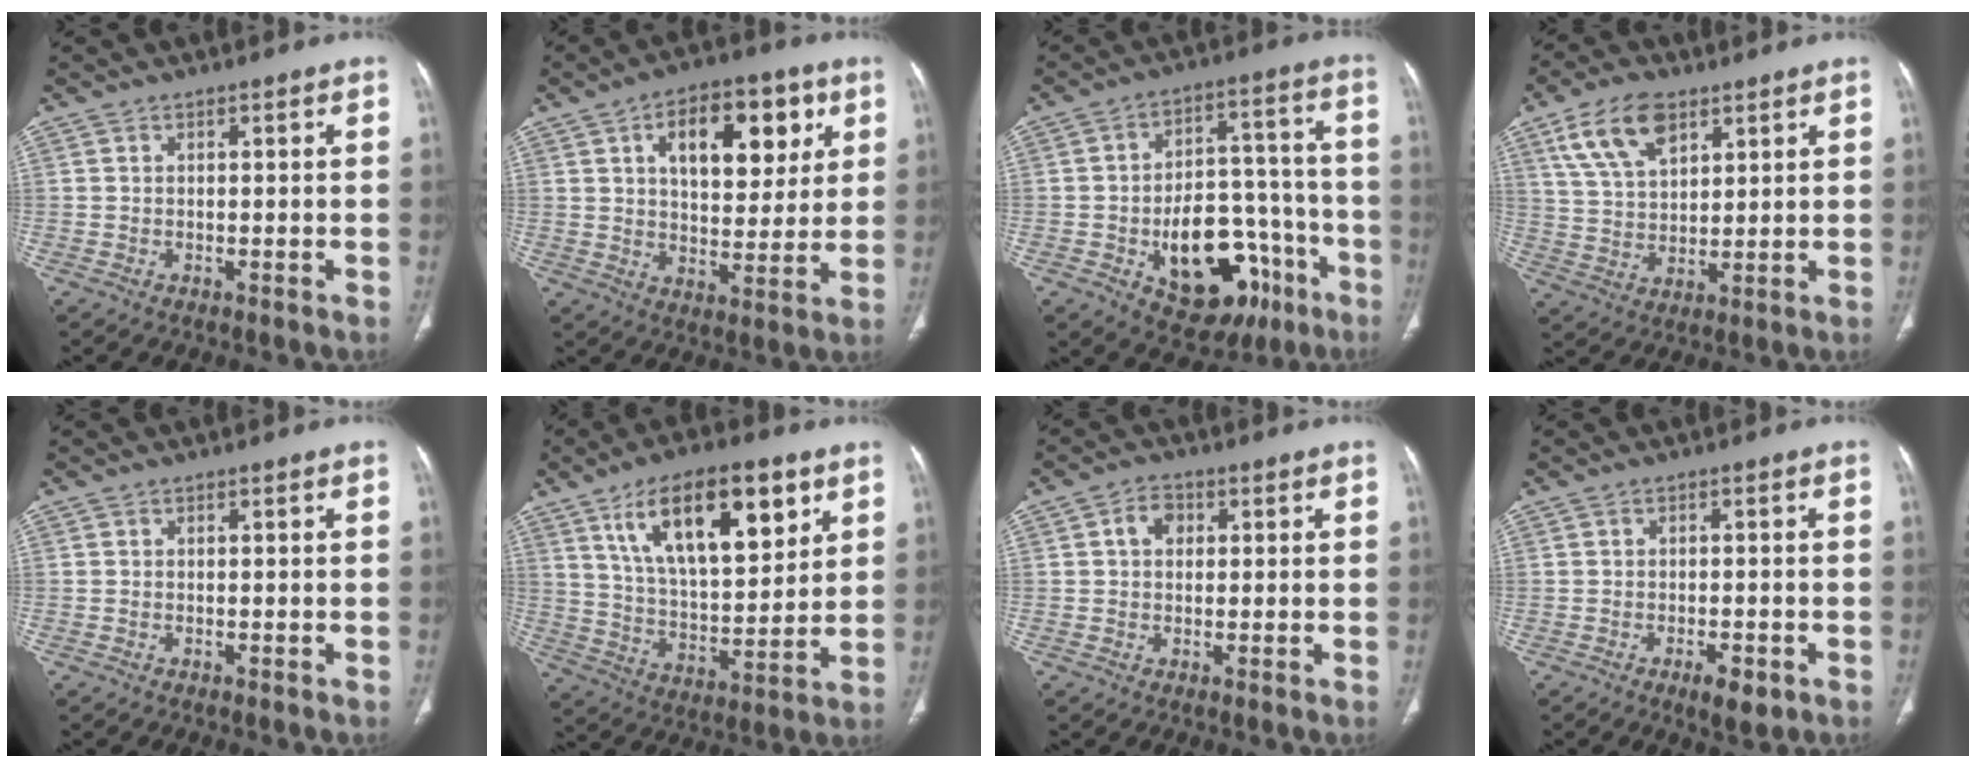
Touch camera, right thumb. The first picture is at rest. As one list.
[{"total": 16.4, "force": [6.0, 8.9, 12.4], "torque": [-0.127, -0.014, 0.093]}, {"total": 20.9, "force": [-8.3, 12.5, 14.6], "torque": [-0.172, 0.056, -0.104]}, {"total": 11.5, "force": [6.2, 6.2, 7.5], "torque": [-0.128, -0.016, 0.123]}, {"total": 0.0}, {"total": 20.5, "force": [10.0, 8.7, 15.7], "torque": [-0.217, -0.042, 0.176]}, {"total": 3.7, "force": [0.8, 2.8, 2.2], "torque": [-0.026, 0.010, 0.010]}, {"total": 4.1, "force": [-2.1, 1.6, 3.2], "torque": [-0.047, 0.002, -0.026]}]